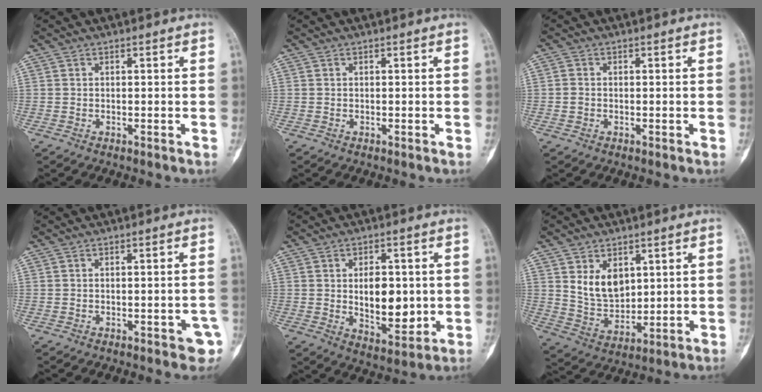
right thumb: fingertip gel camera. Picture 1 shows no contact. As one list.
[{"total": 0.0}, {"total": 1.3, "force": [-0.2, 1.1, 0.6], "torque": [-0.008, 0.003, -0.005]}, {"total": 4.2, "force": [-1.9, 1.7, 3.4], "torque": [-0.024, 0.010, -0.018]}, {"total": 10.7, "force": [0.2, 6.2, 8.7], "torque": [-0.099, -0.013, 0.017]}, {"total": 8.5, "force": [3.1, 5.7, 5.4], "torque": [-0.073, -0.027, 0.073]}]